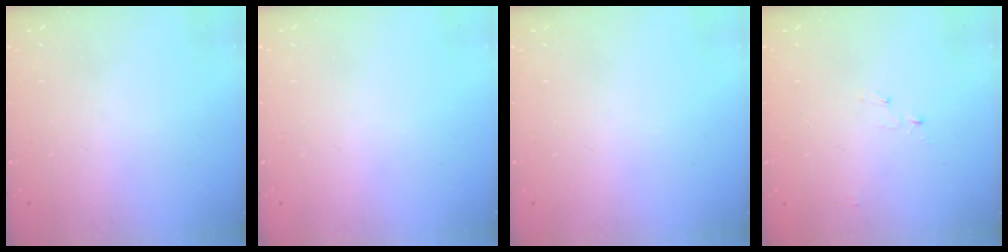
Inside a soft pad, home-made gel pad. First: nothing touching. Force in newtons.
{"total": 0.0}
{"total": 0.0}
{"total": 2.8, "press": 2.8, "slide": 0.3}